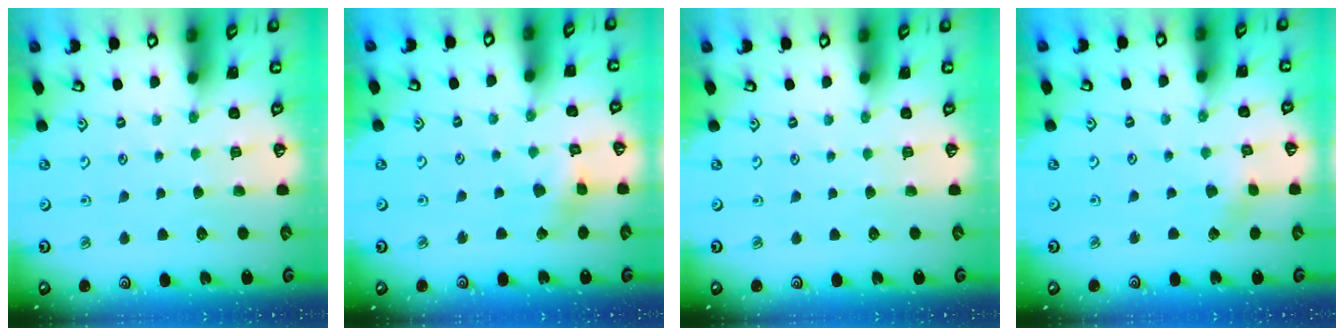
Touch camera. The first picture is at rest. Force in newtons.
{"total": 3.4, "press": 3.4, "slide": 0.5}
{"total": 0.0}
{"total": 1.9, "press": 1.9, "slide": 0.2}